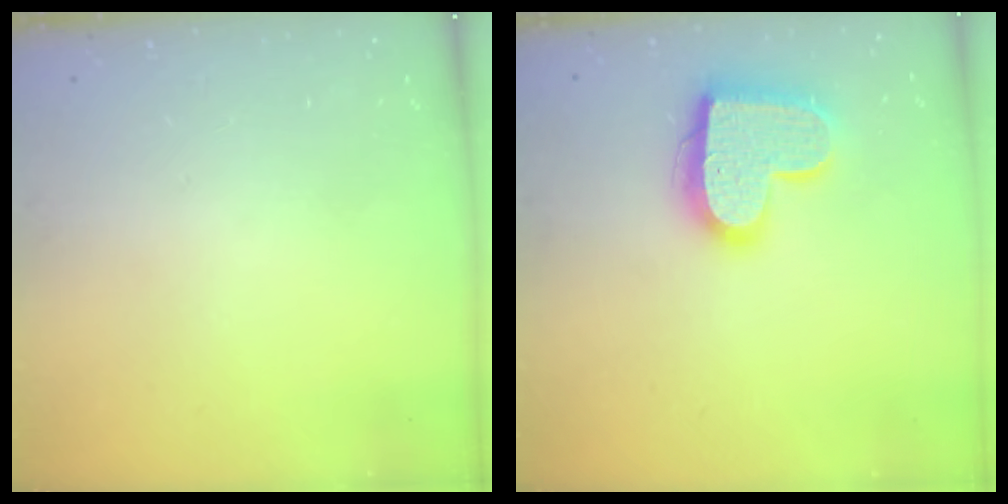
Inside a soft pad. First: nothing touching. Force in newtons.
{"total": 17.6, "press": 17.5, "slide": 1.3}